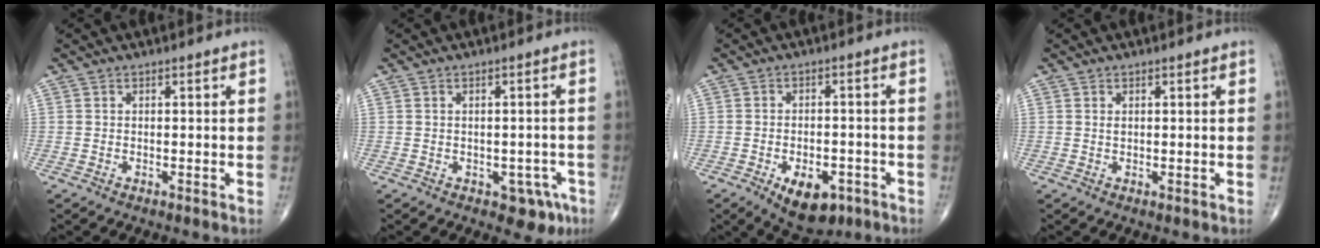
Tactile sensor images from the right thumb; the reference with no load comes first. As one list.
[{"total": 4.8, "force": [-2.3, 3.0, 2.9], "torque": [-0.012, 0.012, -0.023]}, {"total": 9.6, "force": [-4.8, 5.3, 6.4], "torque": [-0.078, 0.016, -0.061]}, {"total": 0.6, "force": [0.2, 0.3, 0.4], "torque": [-0.008, -0.003, 0.005]}]